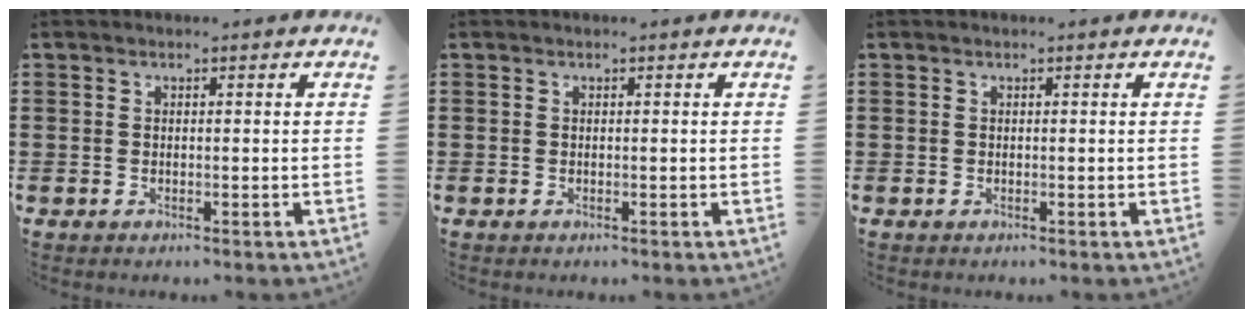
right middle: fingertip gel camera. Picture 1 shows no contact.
{"total": 0.0}
{"total": 0.0}